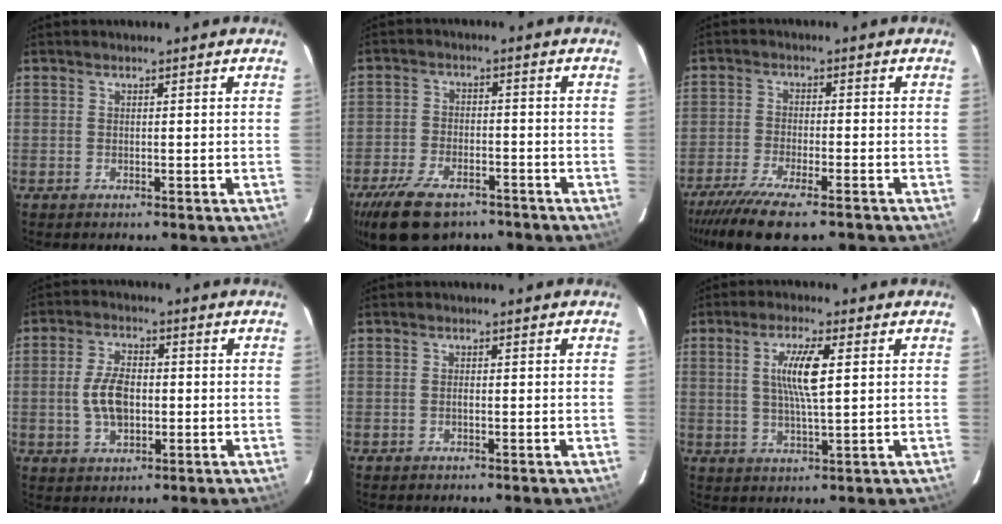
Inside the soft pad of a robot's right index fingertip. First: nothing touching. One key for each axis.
{"total": 13.9, "fx": -9.7, "fy": 6.7, "fz": 7.3, "tx": -0.170, "ty": -0.014, "tz": -0.165}
{"total": 12.4, "fx": -9.6, "fy": 2.6, "fz": 7.4, "tx": -0.168, "ty": -0.041, "tz": -0.169}
{"total": 7.7, "fx": -0.7, "fy": 4.5, "fz": 6.2, "tx": -0.124, "ty": 0.004, "tz": -0.008}
{"total": 0.6, "fx": -0.2, "fy": 0.2, "fz": 0.6, "tx": -0.011, "ty": 0.002, "tz": -0.005}
{"total": 7.4, "fx": 1.6, "fy": 1.0, "fz": 7.1, "tx": -0.134, "ty": 0.000, "tz": 0.029}